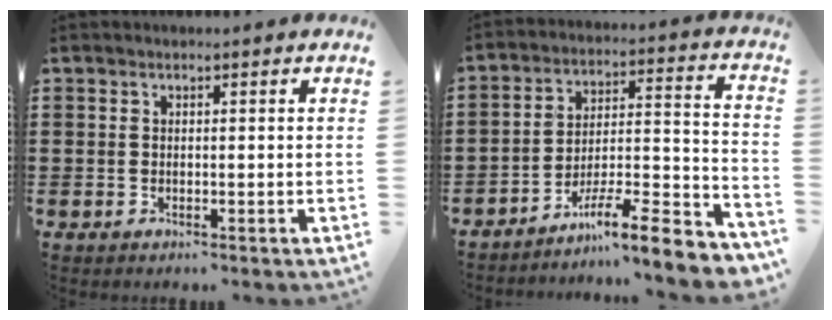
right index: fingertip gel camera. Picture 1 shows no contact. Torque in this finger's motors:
{"motor_torque": [1.63, 0.50, -0.01, 0.01]}